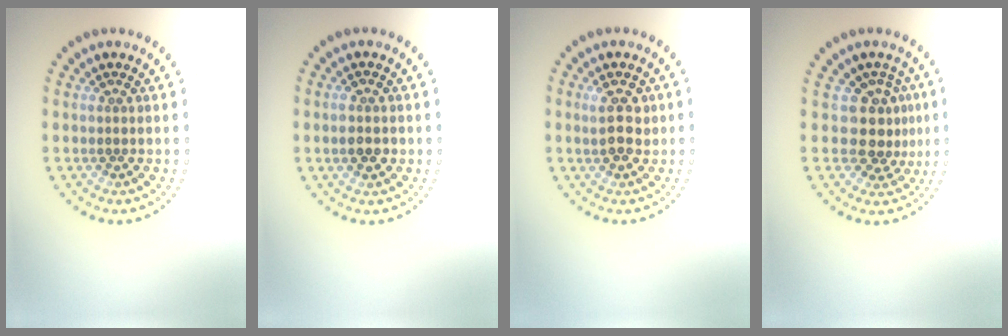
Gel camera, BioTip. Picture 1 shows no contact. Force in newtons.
{"total": 2.0, "press": 2.0, "slide": 0.2}
{"total": 2.8, "press": 2.8, "slide": 0.4}
{"total": 3.1, "press": 2.4, "slide": 2.0}